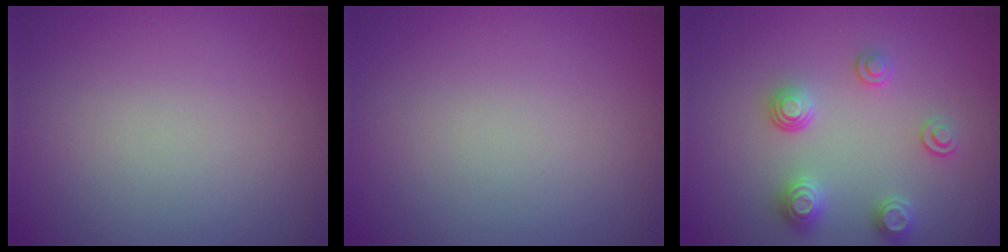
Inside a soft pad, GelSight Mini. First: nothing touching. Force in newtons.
{"total": 0.0}
{"total": 2.7, "press": 2.6, "slide": 0.3}